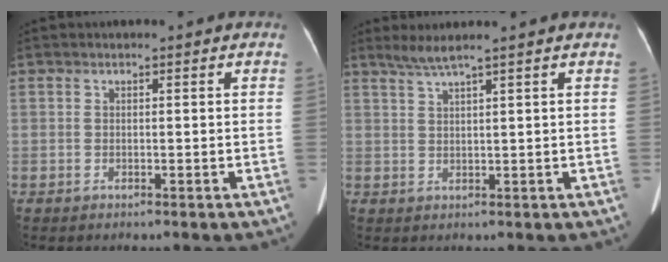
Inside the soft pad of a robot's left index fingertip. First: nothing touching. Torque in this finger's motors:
{"motor_torque": [-0.08, 0.03, -0.03, -0.02]}